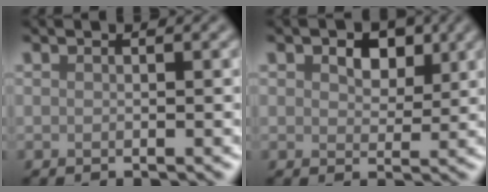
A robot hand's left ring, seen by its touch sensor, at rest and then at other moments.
{"total": 3.9, "force": [1.7, 2.5, 2.4], "torque": [-0.036, 0.001, 0.017]}